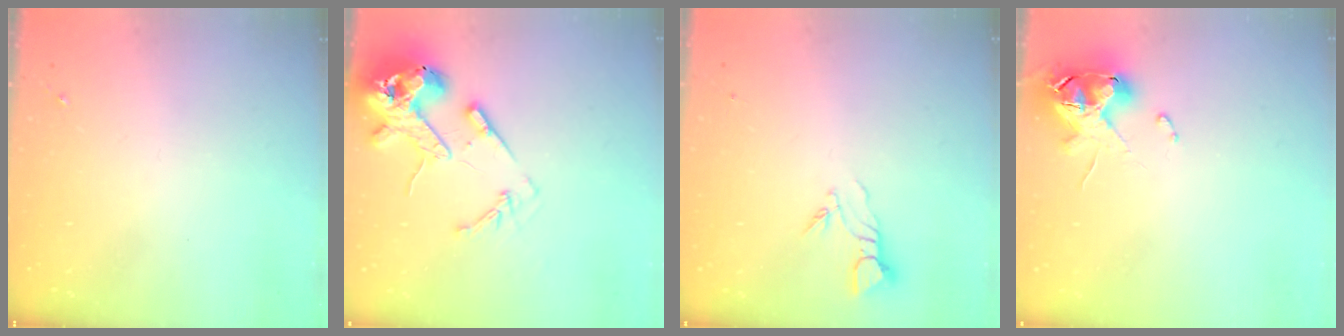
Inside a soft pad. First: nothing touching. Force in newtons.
{"total": 14.8, "press": 14.6, "slide": 2.1}
{"total": 4.3, "press": 4.3, "slide": 0.3}
{"total": 11.5, "press": 11.4, "slide": 1.5}